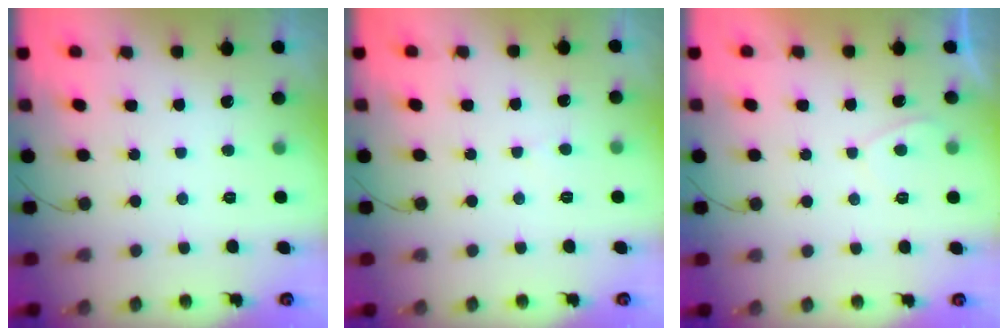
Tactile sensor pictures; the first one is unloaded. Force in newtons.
{"total": 2.9, "press": 2.9, "slide": 0.4}
{"total": 1.2, "press": 1.1, "slide": 0.5}